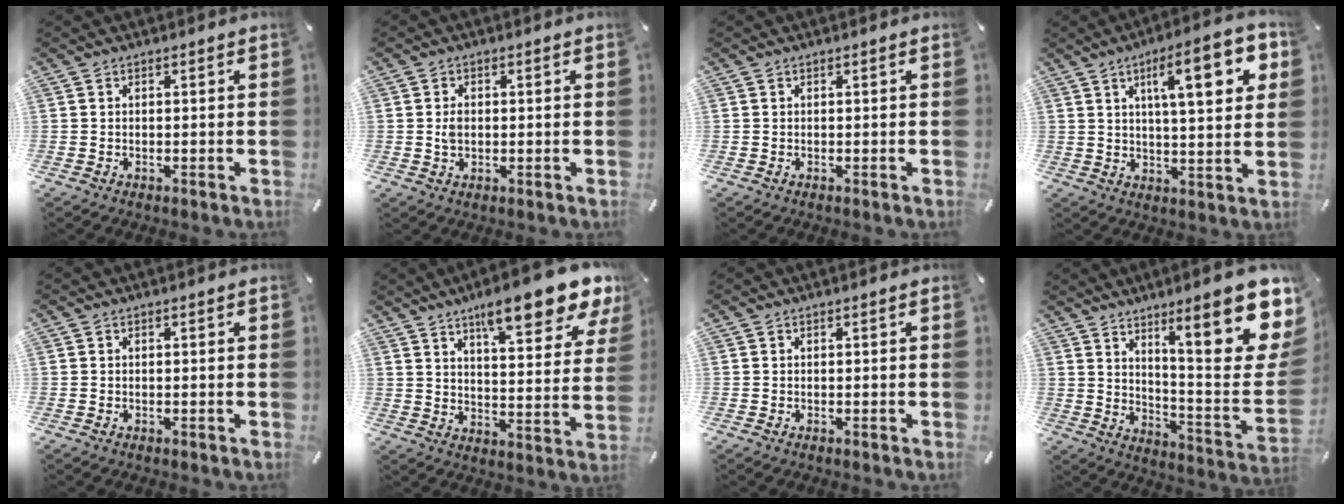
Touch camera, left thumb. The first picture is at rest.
{"total": 2.0, "force": [0.1, 1.4, 1.5], "torque": [-0.031, 0.005, 0.001]}
{"total": 0.0}
{"total": 15.8, "force": [6.3, 4.5, 13.7], "torque": [-0.202, -0.012, 0.090]}
{"total": 0.0}
{"total": 15.6, "force": [11.5, 4.2, 9.6], "torque": [-0.139, -0.075, 0.188]}
{"total": 0.0}
{"total": 23.0, "force": [13.1, 6.1, 17.9], "torque": [-0.244, -0.096, 0.207]}